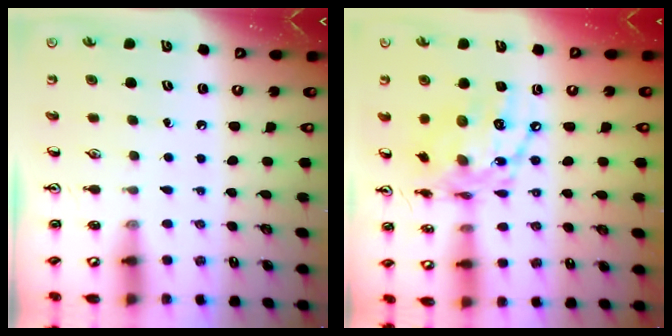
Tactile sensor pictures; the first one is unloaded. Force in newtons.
{"total": 15.0, "press": 14.9, "slide": 1.1}